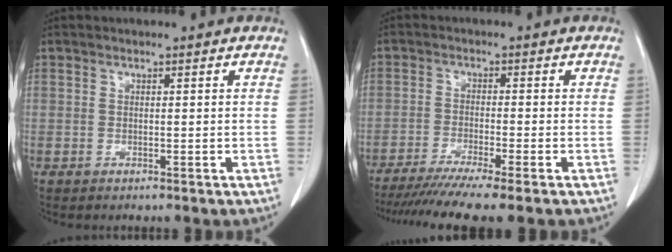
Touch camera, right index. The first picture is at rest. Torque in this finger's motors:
{"motor_torque": [0.94, -0.94, 0.46, 0.14]}